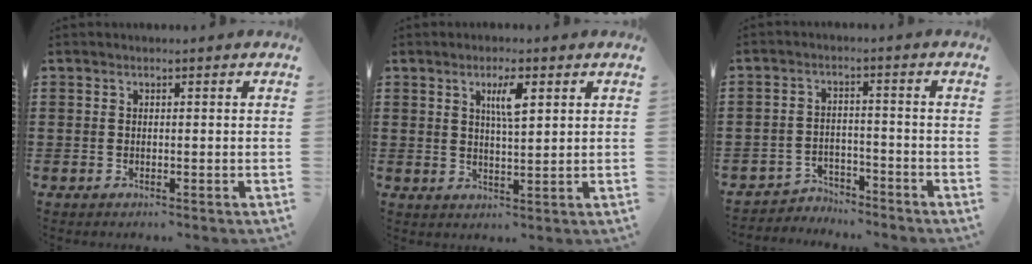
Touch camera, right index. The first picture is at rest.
{"total": 4.3, "force": [1.8, 1.0, 3.7], "torque": [-0.071, 0.005, 0.026]}
{"total": 3.6, "force": [-3.5, 0.6, -0.2], "torque": [-0.007, 0.002, -0.076]}